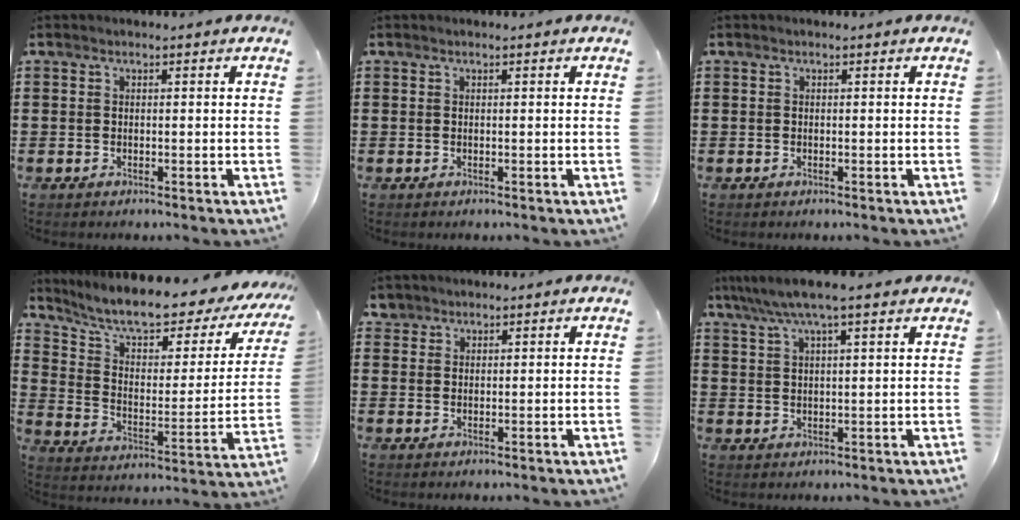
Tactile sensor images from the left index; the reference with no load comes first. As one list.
[{"total": 0.0}, {"total": 0.0}, {"total": 9.0, "force": [7.7, 1.5, 4.4], "torque": [-0.111, -0.054, 0.129]}, {"total": 1.8, "force": [1.5, 1.0, 0.1], "torque": [-0.007, 0.003, 0.030]}, {"total": 5.6, "force": [4.1, 0.3, 3.7], "torque": [-0.082, -0.006, 0.072]}]